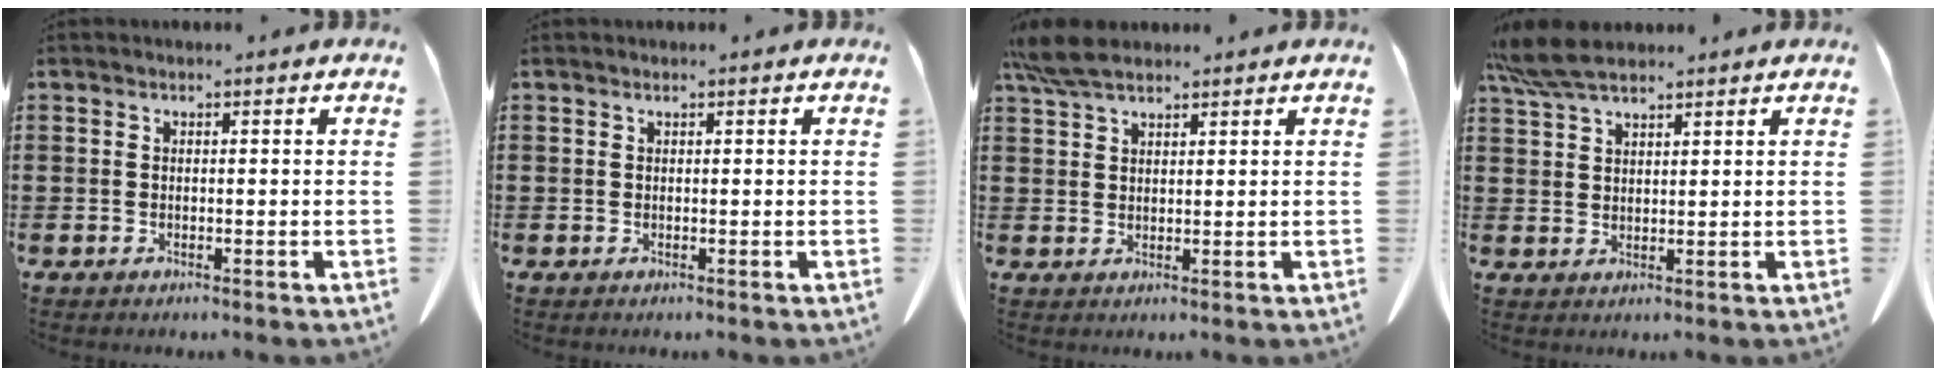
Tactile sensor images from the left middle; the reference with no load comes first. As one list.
[{"total": 0.0}, {"total": 5.5, "force": [4.3, 1.4, 3.1], "torque": [-0.071, -0.003, 0.082]}, {"total": 6.3, "force": [5.1, 1.5, 3.4], "torque": [-0.079, -0.005, 0.097]}]